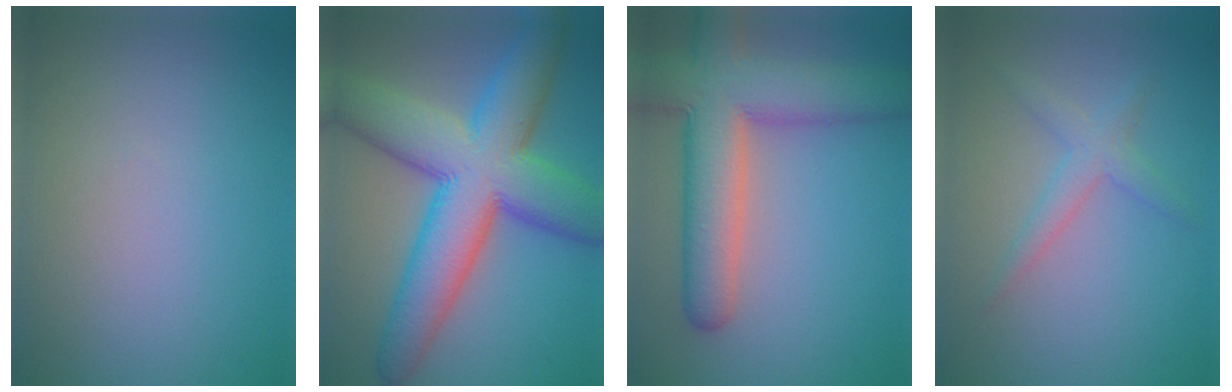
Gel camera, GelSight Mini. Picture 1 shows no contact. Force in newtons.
{"total": 12.6, "press": 12.6, "slide": 0.3}
{"total": 9.7, "press": 9.7, "slide": 0.7}
{"total": 2.2, "press": 2.2, "slide": 0.1}